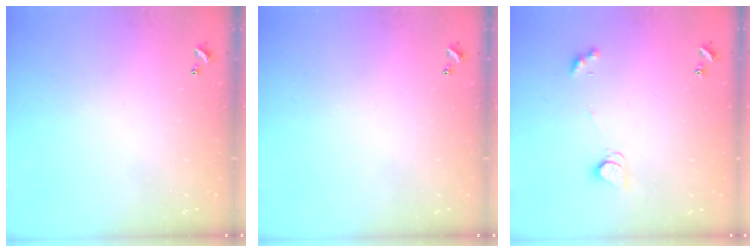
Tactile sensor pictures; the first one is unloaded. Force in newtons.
{"total": 0.0}
{"total": 2.5, "press": 2.4, "slide": 0.3}